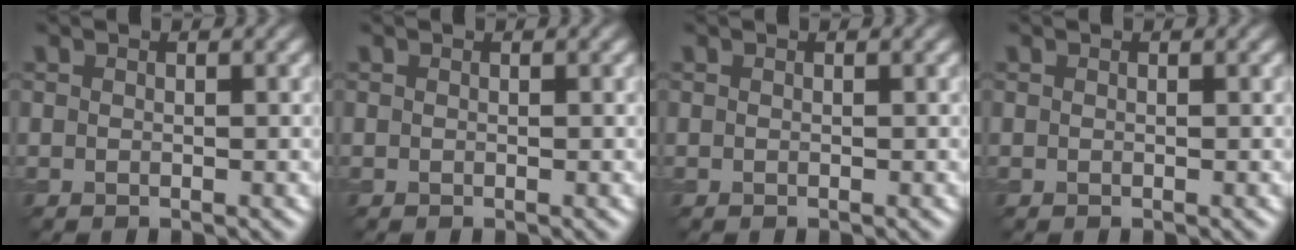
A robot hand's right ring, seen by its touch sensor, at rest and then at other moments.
{"total": 0.0}
{"total": 0.0}
{"total": 0.0}